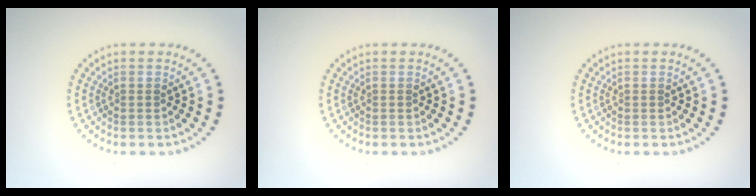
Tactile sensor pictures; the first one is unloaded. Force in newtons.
{"total": 0.0}
{"total": 0.0}